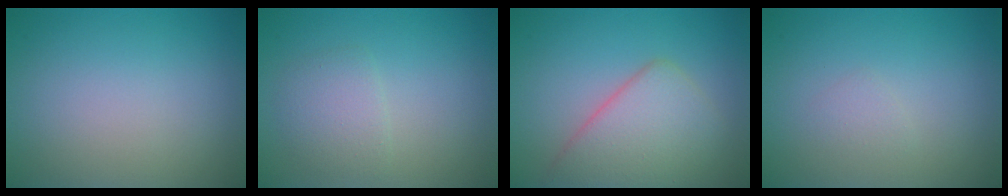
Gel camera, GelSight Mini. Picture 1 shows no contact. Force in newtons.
{"total": 2.2, "press": 2.2, "slide": 0.1}
{"total": 5.5, "press": 5.5, "slide": 0.2}
{"total": 0.8, "press": 0.8, "slide": 0.0}